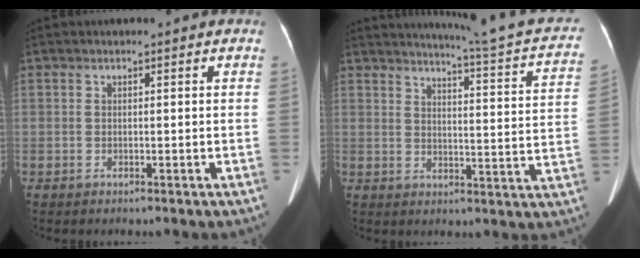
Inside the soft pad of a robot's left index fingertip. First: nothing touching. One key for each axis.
{"total": 17.5, "fx": 15.8, "fy": 0.4, "fz": 7.4, "tx": -0.098, "ty": -0.056, "tz": 0.175}